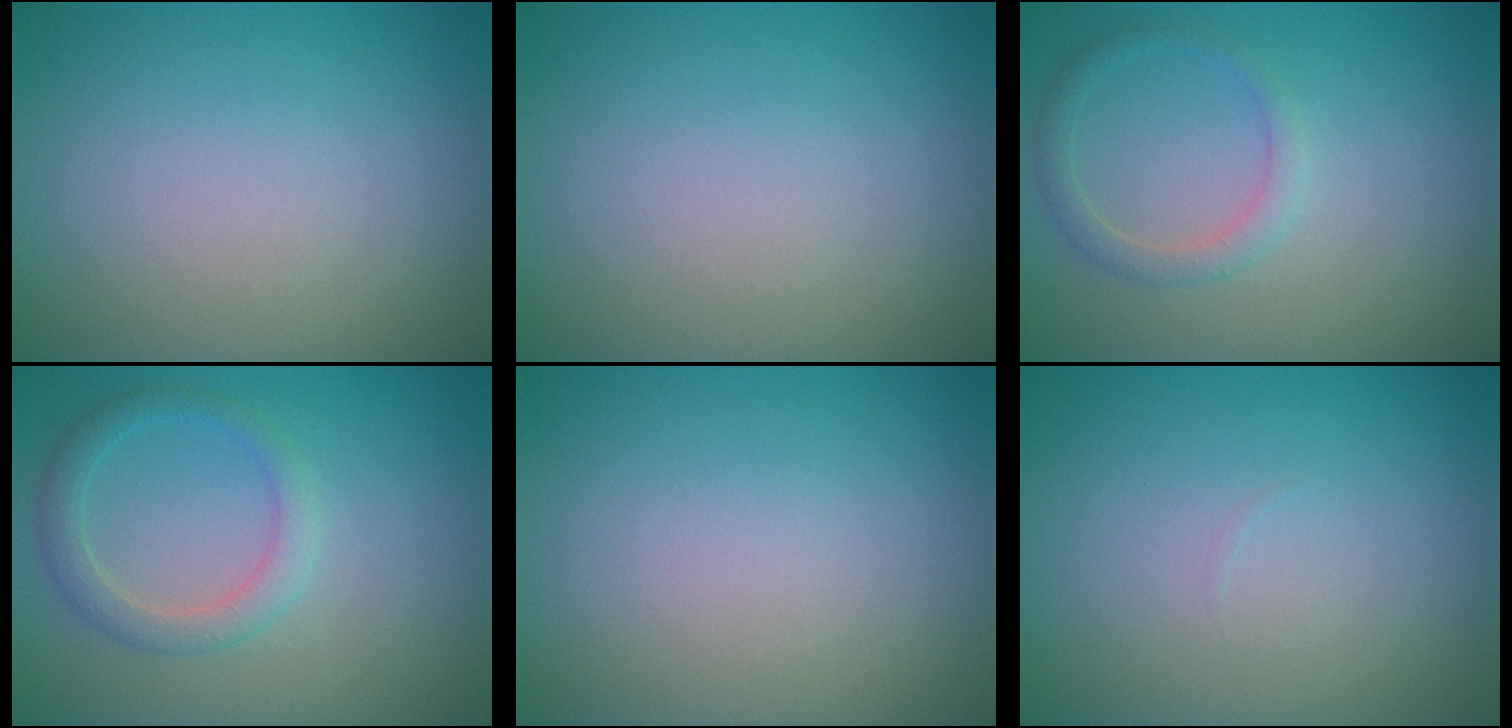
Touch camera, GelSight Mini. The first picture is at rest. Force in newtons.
{"total": 0.0}
{"total": 1.7, "press": 1.7, "slide": 0.1}
{"total": 2.4, "press": 2.4, "slide": 0.2}
{"total": 0.0}
{"total": 0.0}